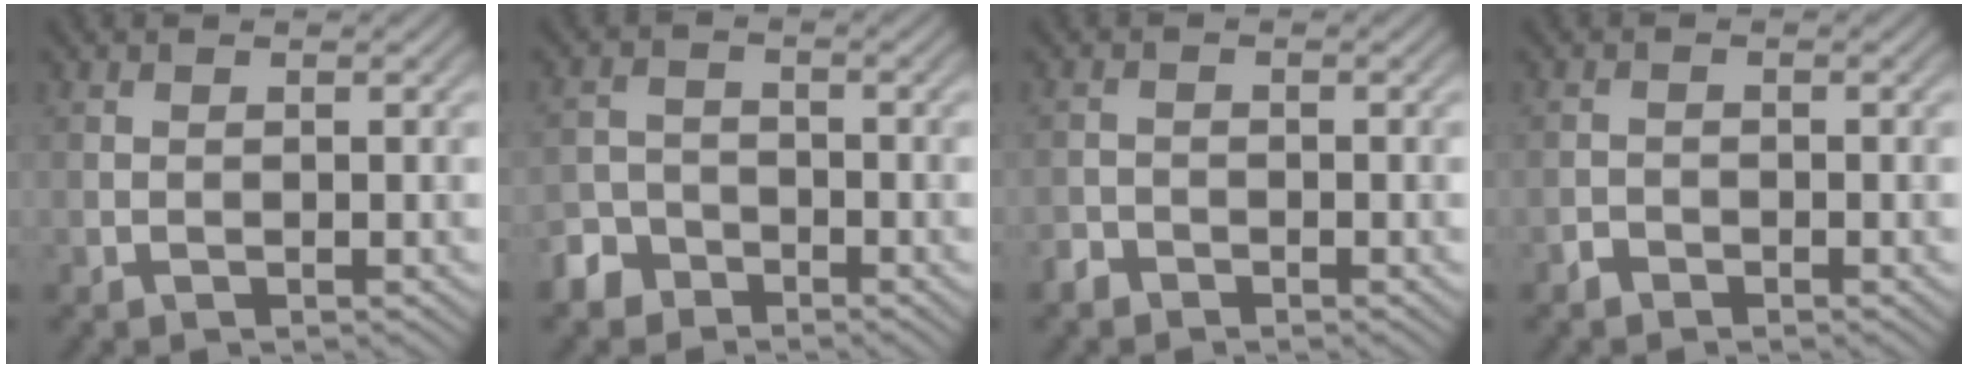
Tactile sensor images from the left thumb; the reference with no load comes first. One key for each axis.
{"total": 3.8, "fx": -2.8, "fy": 2.3, "fz": 0.9, "tx": -0.019, "ty": 0.002, "tz": -0.063}
{"total": 1.5, "fx": -1.3, "fy": 0.8, "fz": 0.2, "tx": -0.003, "ty": 0.001, "tz": -0.030}
{"total": 1.1, "fx": -0.9, "fy": 0.6, "fz": 0.2, "tx": -0.002, "ty": 0.001, "tz": -0.021}